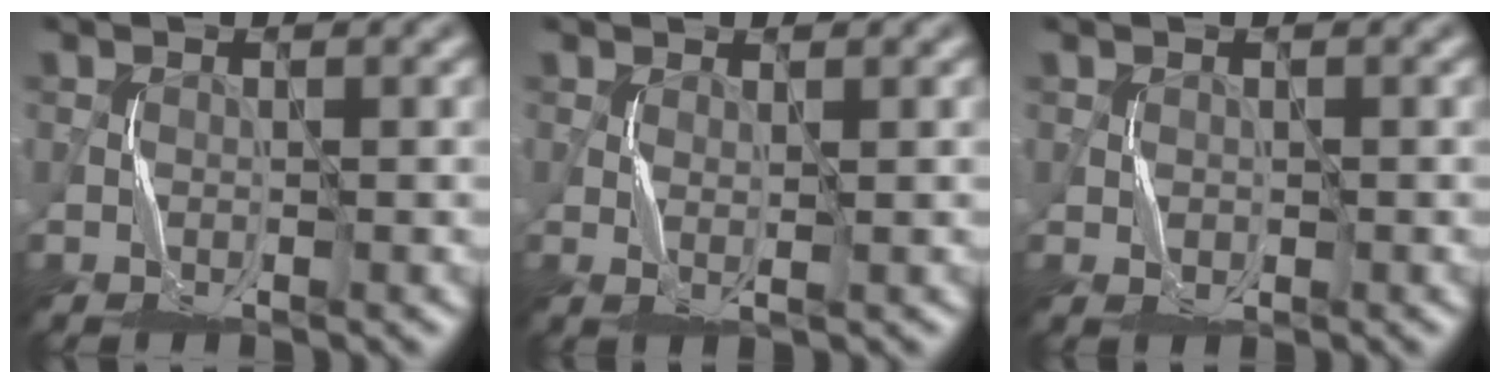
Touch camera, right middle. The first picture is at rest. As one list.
[{"total": 0.9, "force": [0.6, 0.1, 0.7], "torque": [-0.015, 0.000, 0.013]}, {"total": 0.6, "force": [0.1, 0.6, 0.2], "torque": [-0.002, -0.001, 0.008]}]